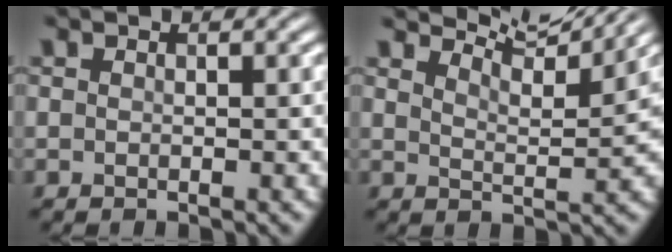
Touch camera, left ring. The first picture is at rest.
{"total": 6.4, "force": [6.2, -0.1, 1.6], "torque": [-0.038, 0.011, 0.077]}